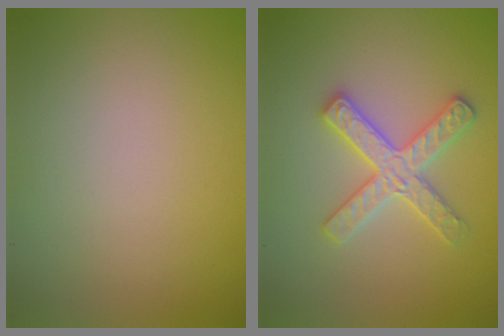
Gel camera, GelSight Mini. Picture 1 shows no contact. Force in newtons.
{"total": 3.1, "press": 3.1, "slide": 0.4}